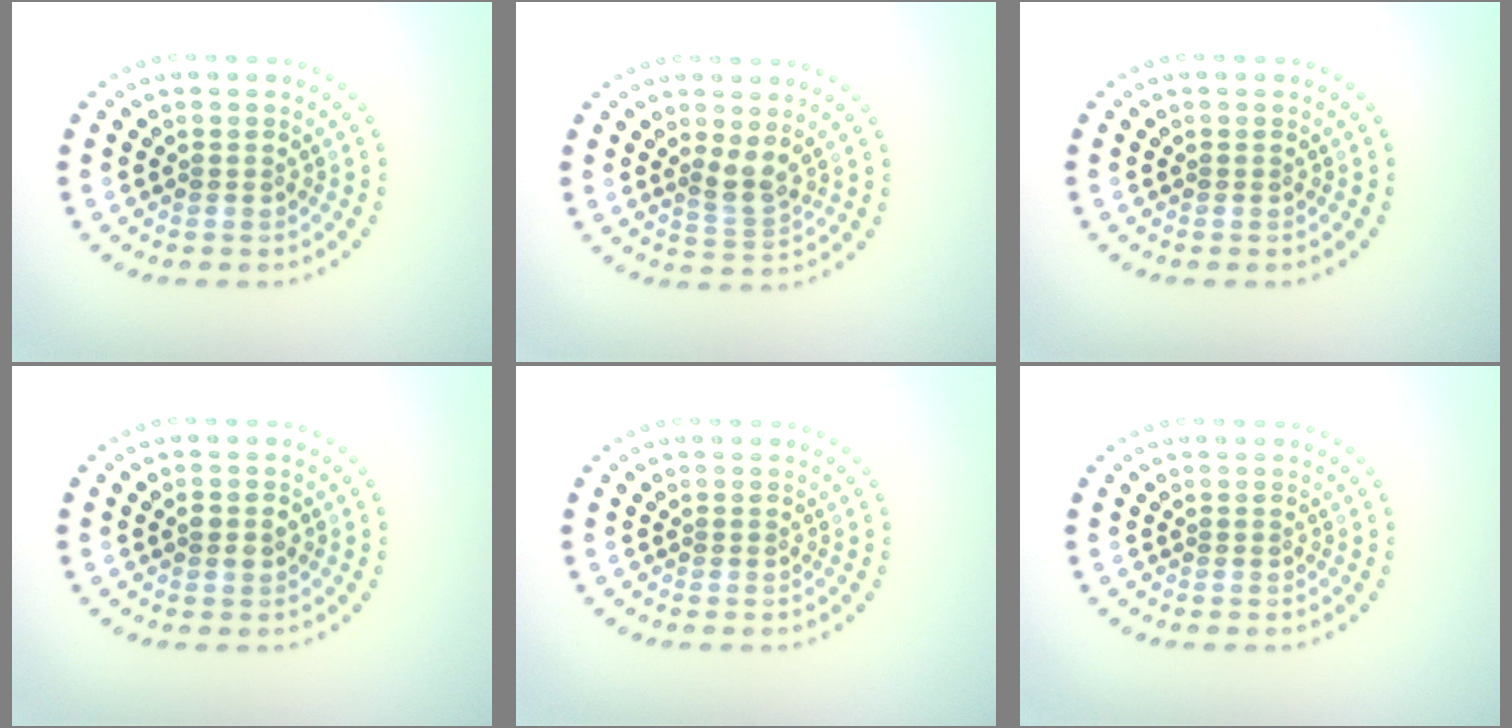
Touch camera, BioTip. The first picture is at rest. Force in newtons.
{"total": 2.1, "press": 1.6, "slide": 1.4}
{"total": 0.0}
{"total": 1.7, "press": 1.7, "slide": 0.1}
{"total": 0.0}
{"total": 0.0}